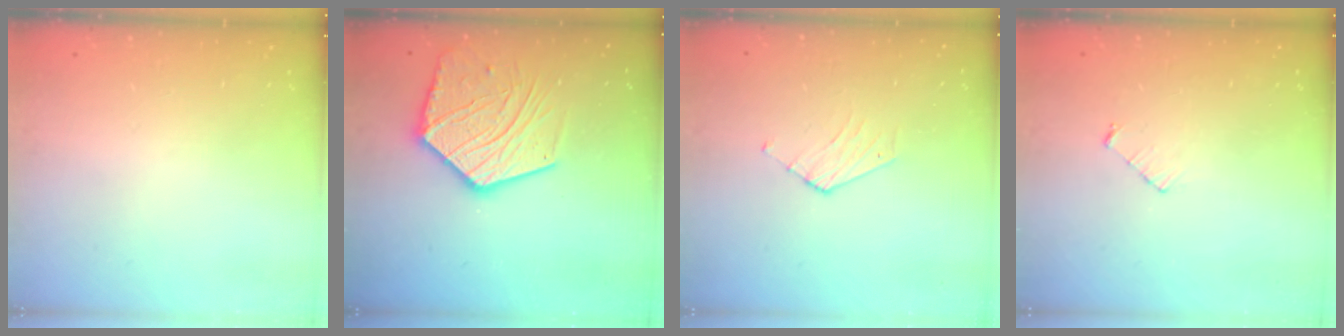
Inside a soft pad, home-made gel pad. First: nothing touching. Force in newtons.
{"total": 19.2, "press": 19.1, "slide": 1.4}
{"total": 3.5, "press": 3.5, "slide": 0.3}
{"total": 3.4, "press": 3.4, "slide": 0.3}